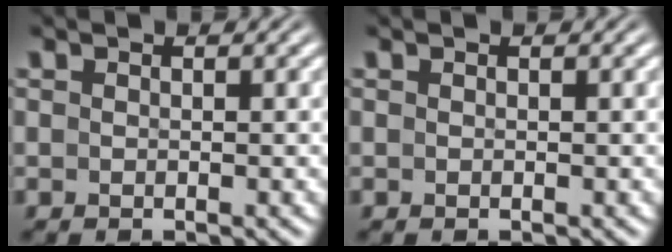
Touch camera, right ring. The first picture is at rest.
{"total": 0.0}